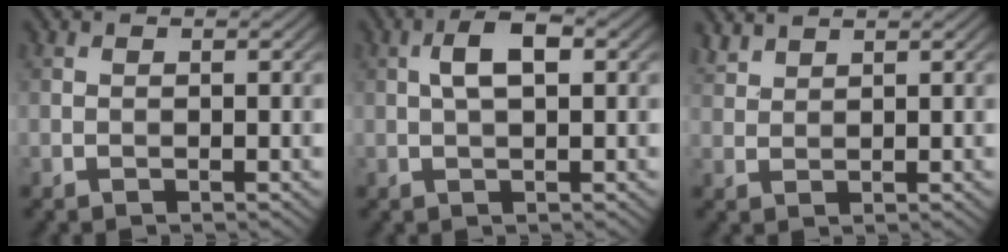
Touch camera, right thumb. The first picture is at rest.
{"total": 4.2, "force": [0.9, 1.7, 3.8], "torque": [-0.076, 0.009, 0.013]}
{"total": 2.3, "force": [2.1, 0.7, 0.8], "torque": [-0.020, 0.005, 0.050]}